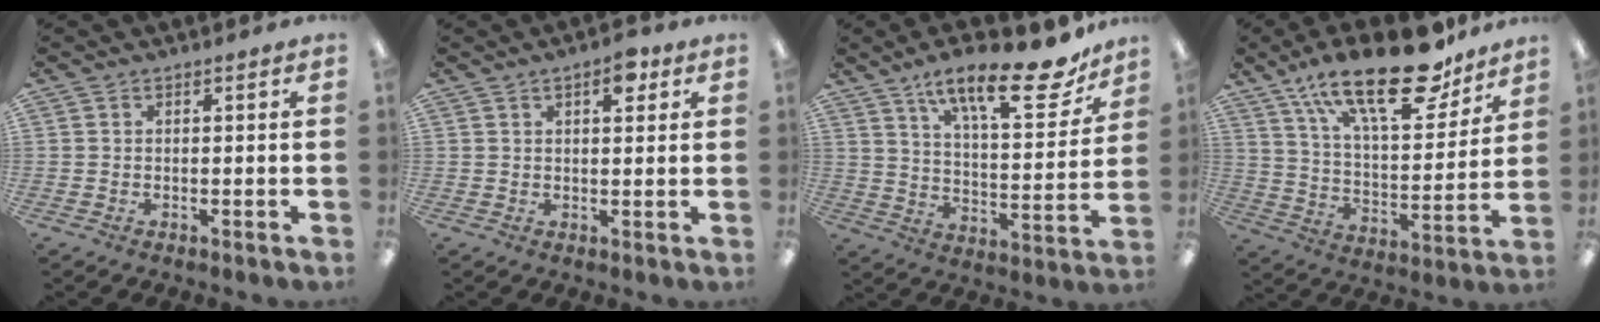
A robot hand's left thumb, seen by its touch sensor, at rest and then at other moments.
{"total": 4.8, "force": [2.6, 2.0, 3.5], "torque": [-0.043, -0.006, 0.038]}
{"total": 21.5, "force": [15.1, 6.9, 13.6], "torque": [-0.197, -0.095, 0.245]}
{"total": 25.2, "force": [16.2, 9.8, 16.6], "torque": [-0.263, -0.087, 0.273]}